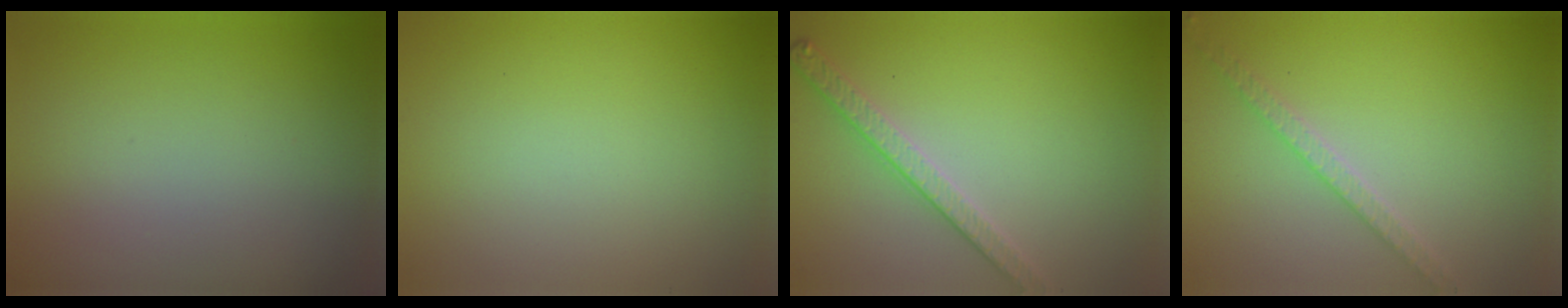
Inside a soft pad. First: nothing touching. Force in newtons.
{"total": 0.0}
{"total": 2.8, "press": 2.6, "slide": 1.1}
{"total": 2.1, "press": 2.0, "slide": 0.6}